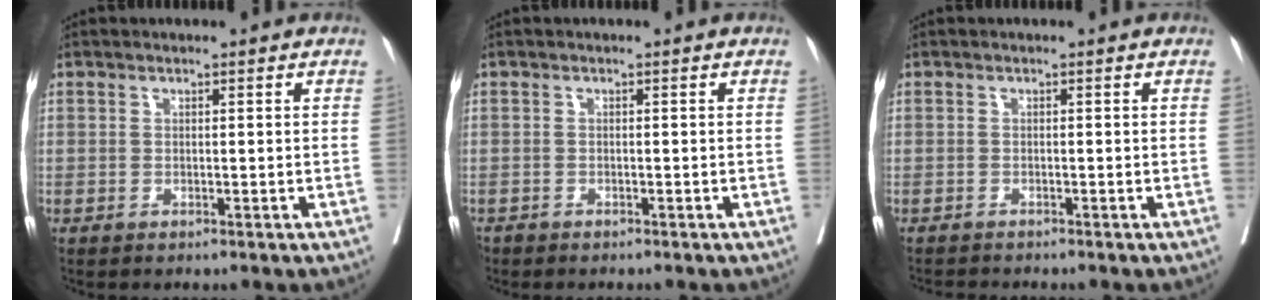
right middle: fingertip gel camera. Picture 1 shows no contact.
{"total": 1.1, "force": [-1.0, 0.4, 0.1], "torque": [-0.008, -0.002, -0.020]}
{"total": 1.9, "force": [-1.9, -0.2, 0.3], "torque": [-0.005, -0.006, -0.030]}